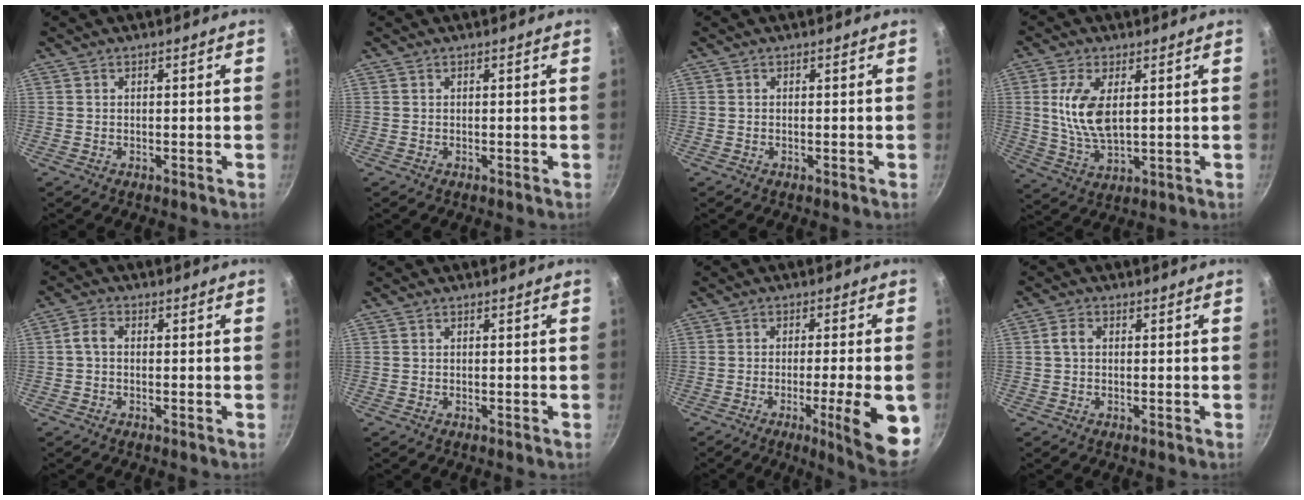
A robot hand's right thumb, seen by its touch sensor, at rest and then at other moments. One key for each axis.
{"total": 0.0}
{"total": 0.0}
{"total": 10.0, "fx": 2.0, "fy": 4.8, "fz": 8.6, "tx": -0.166, "ty": -0.012, "tz": 0.045}
{"total": 2.7, "fx": -0.1, "fy": 1.6, "fz": 2.1, "tx": -0.051, "ty": 0.012, "tz": -0.009}
{"total": 0.0}
{"total": 12.8, "fx": -3.7, "fy": 1.7, "fz": 12.2, "tx": -0.152, "ty": 0.007, "tz": -0.047}
{"total": 2.2, "fx": 0.2, "fy": 1.5, "fz": 1.6, "tx": -0.035, "ty": 0.010, "tz": 0.002}